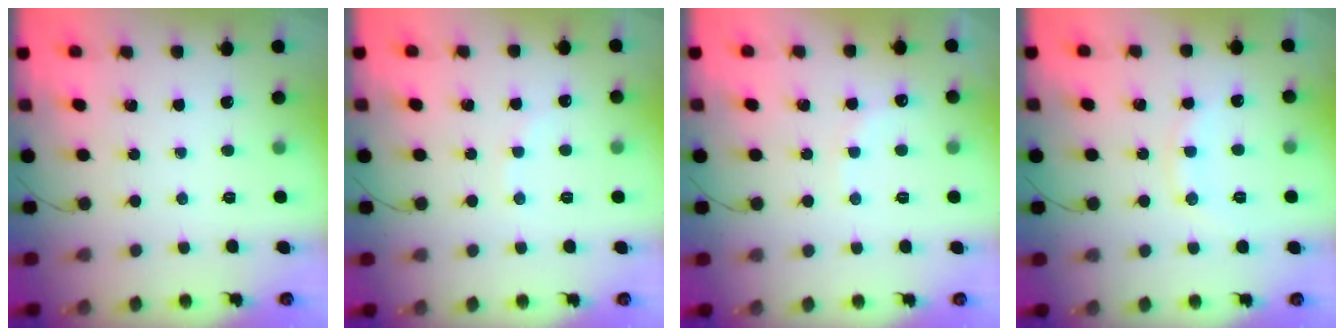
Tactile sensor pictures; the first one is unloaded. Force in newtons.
{"total": 4.6, "press": 4.4, "slide": 1.1}
{"total": 6.9, "press": 6.7, "slide": 1.4}
{"total": 7.8, "press": 7.8, "slide": 0.7}